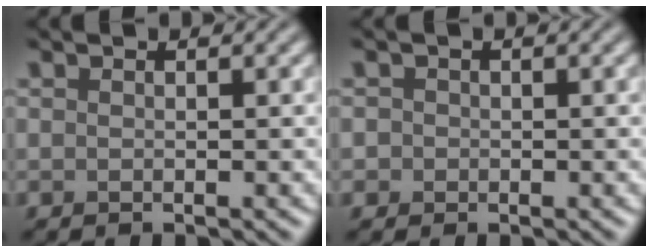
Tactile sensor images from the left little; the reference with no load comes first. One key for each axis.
{"total": 1.2, "fx": 0.0, "fy": 1.2, "fz": 0.2, "tx": 0.011, "ty": 0.003, "tz": -0.006}